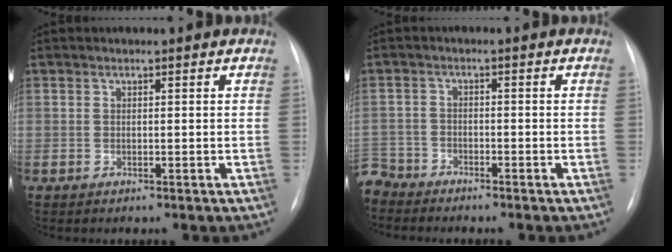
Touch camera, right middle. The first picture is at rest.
{"total": 5.1, "force": [-4.8, 1.5, -0.3], "torque": [0.014, -0.009, -0.097]}